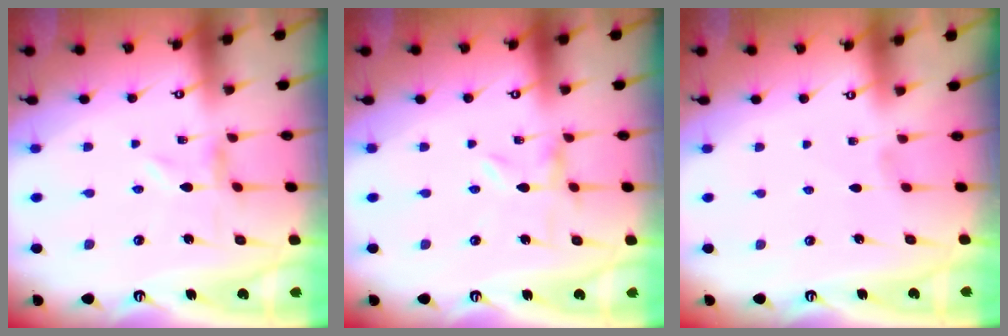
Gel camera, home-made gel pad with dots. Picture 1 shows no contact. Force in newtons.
{"total": 0.0}
{"total": 0.0}